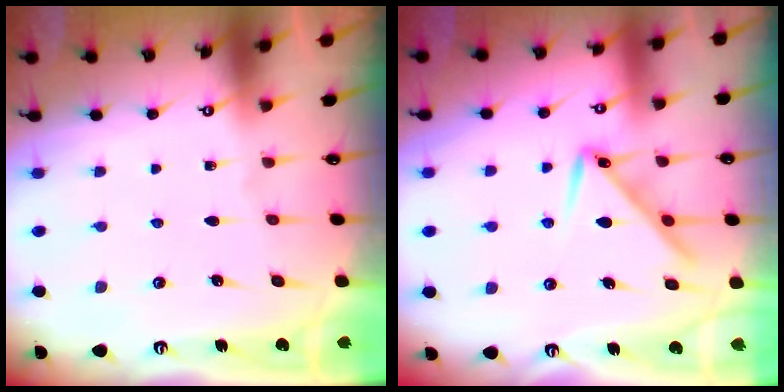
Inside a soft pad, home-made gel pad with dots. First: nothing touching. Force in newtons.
{"total": 10.3, "press": 10.3, "slide": 0.4}